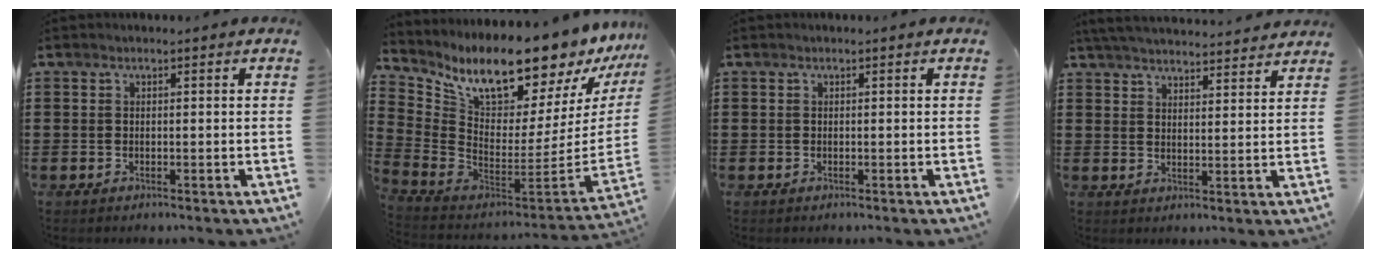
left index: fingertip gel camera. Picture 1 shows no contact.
{"total": 12.6, "force": [10.6, 3.0, 6.1], "torque": [-0.126, -0.097, 0.174]}
{"total": 0.0}
{"total": 4.8, "force": [4.7, -0.1, 0.9], "torque": [-0.033, -0.024, 0.085]}